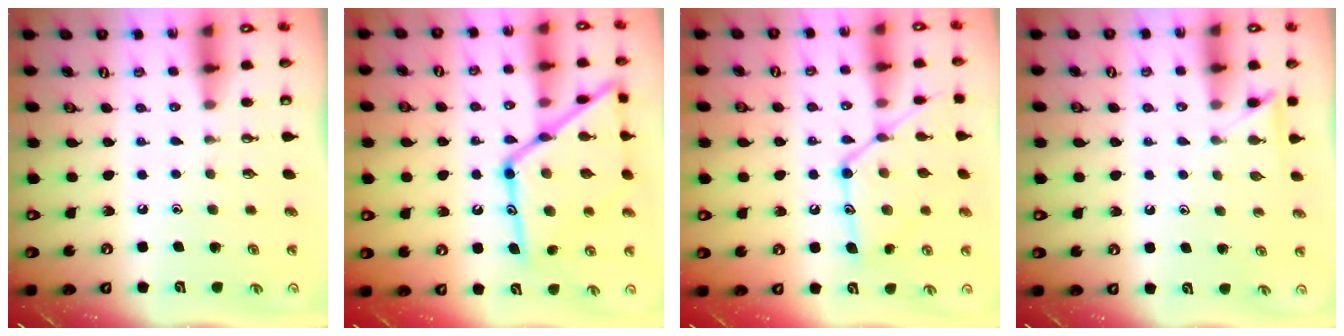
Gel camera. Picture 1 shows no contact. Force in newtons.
{"total": 23.5, "press": 23.5, "slide": 1.9}
{"total": 16.6, "press": 16.6, "slide": 1.1}
{"total": 4.3, "press": 4.3, "slide": 0.5}